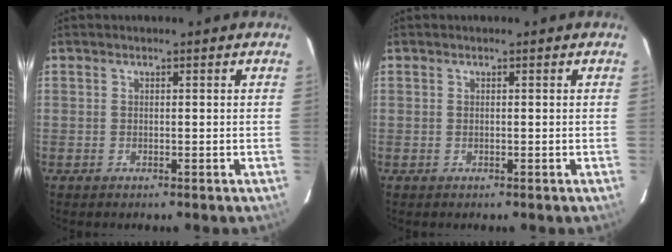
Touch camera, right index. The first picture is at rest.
{"total": 0.0}